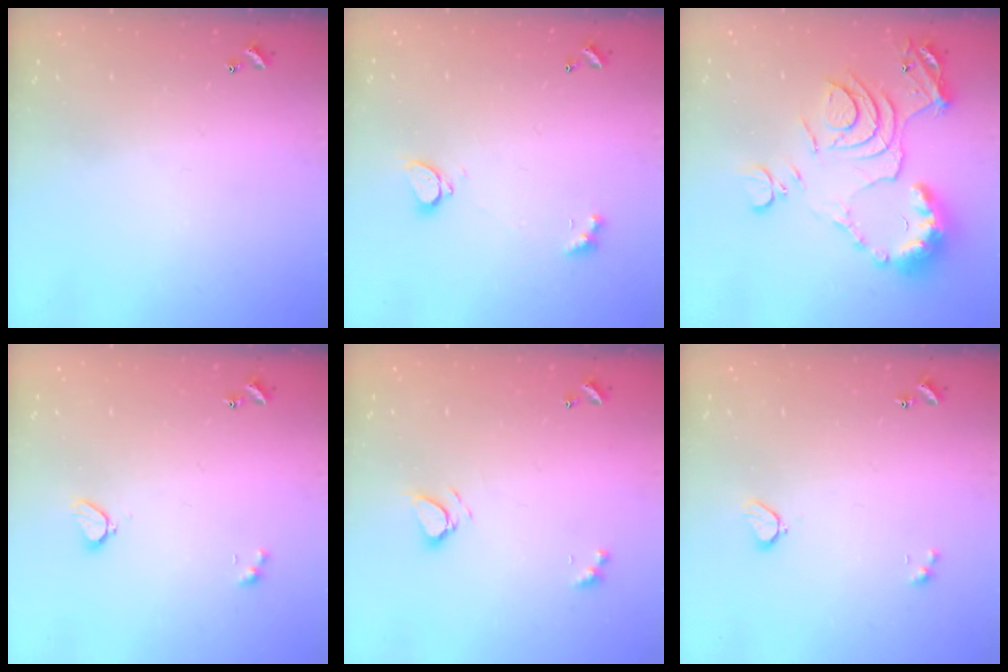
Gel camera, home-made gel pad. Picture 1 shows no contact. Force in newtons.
{"total": 2.3, "press": 2.2, "slide": 0.7}
{"total": 15.1, "press": 15.0, "slide": 1.6}
{"total": 2.1, "press": 2.0, "slide": 0.5}
{"total": 4.6, "press": 4.6, "slide": 0.6}
{"total": 2.0, "press": 1.9, "slide": 0.6}